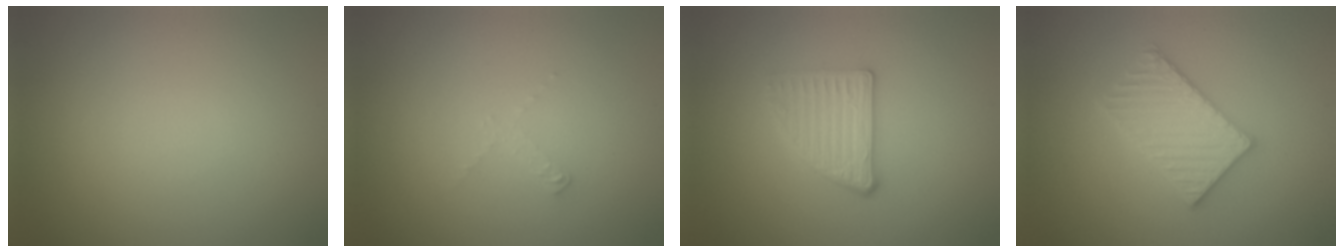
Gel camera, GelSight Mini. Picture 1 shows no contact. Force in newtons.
{"total": 0.8, "press": 0.8, "slide": 0.1}
{"total": 2.9, "press": 2.5, "slide": 1.4}
{"total": 3.7, "press": 3.7, "slide": 0.6}